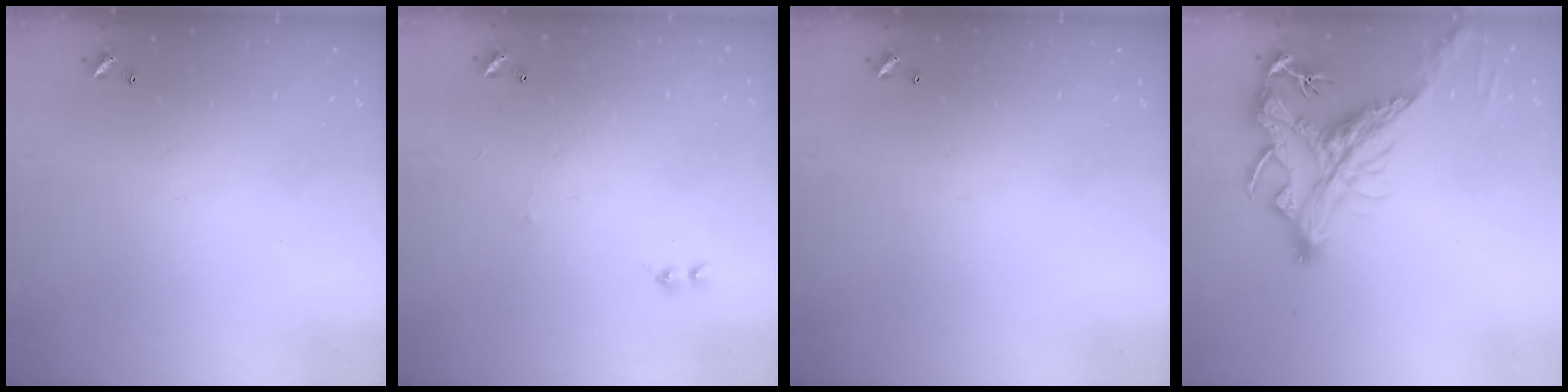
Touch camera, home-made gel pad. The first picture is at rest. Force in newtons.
{"total": 1.7, "press": 1.6, "slide": 0.6}
{"total": 0.0}
{"total": 4.4, "press": 4.2, "slide": 1.5}